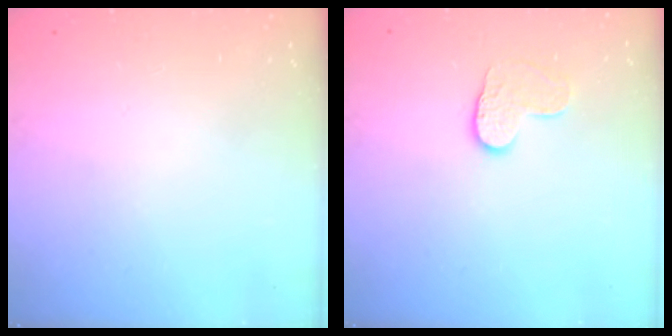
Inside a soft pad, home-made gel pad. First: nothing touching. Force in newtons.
{"total": 6.9, "press": 6.8, "slide": 0.5}